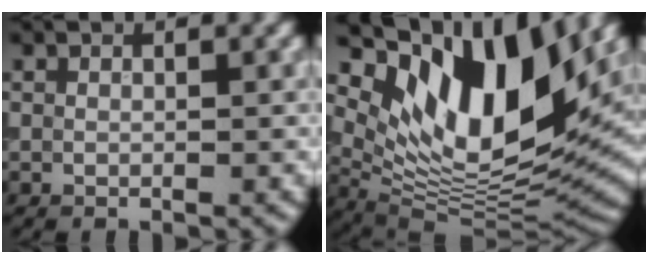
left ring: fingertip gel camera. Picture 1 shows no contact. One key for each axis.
{"total": 13.3, "fx": 6.0, "fy": 5.9, "fz": 10.2, "tx": -0.172, "ty": -0.009, "tz": 0.113}